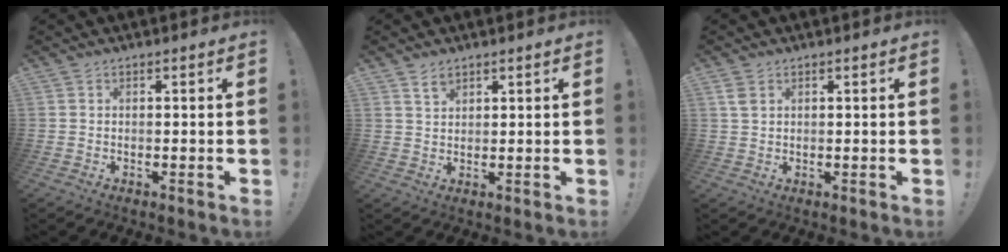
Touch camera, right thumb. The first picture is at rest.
{"total": 3.3, "force": [2.4, 1.9, 1.3], "torque": [-0.020, -0.009, 0.044]}
{"total": 3.0, "force": [1.5, 1.7, 1.9], "torque": [-0.033, 0.001, 0.028]}